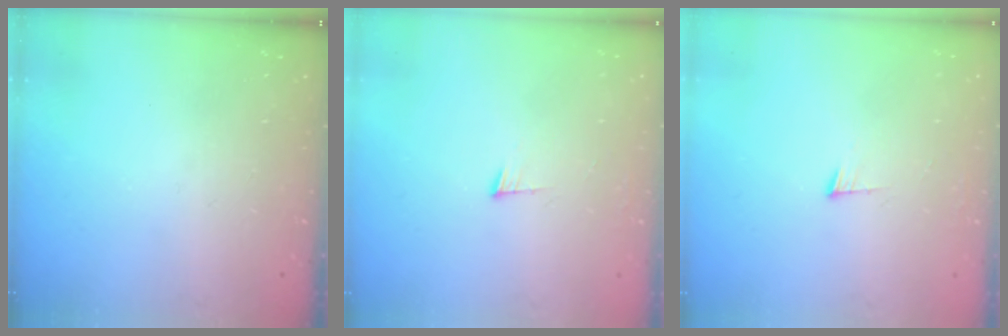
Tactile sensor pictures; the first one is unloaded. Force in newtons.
{"total": 3.5, "press": 3.5, "slide": 0.5}
{"total": 3.5, "press": 3.5, "slide": 0.5}